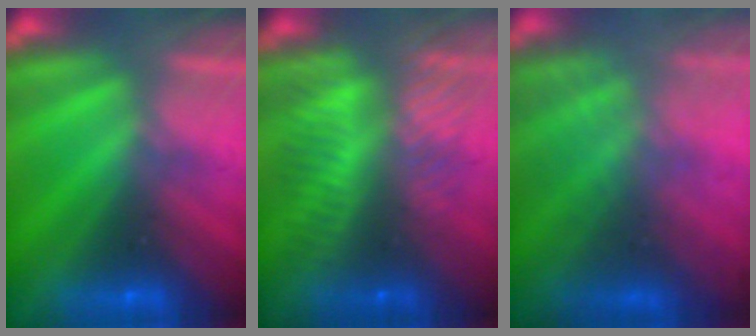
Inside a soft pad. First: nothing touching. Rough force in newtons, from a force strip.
{"total": 7.4}
{"total": 8.4}